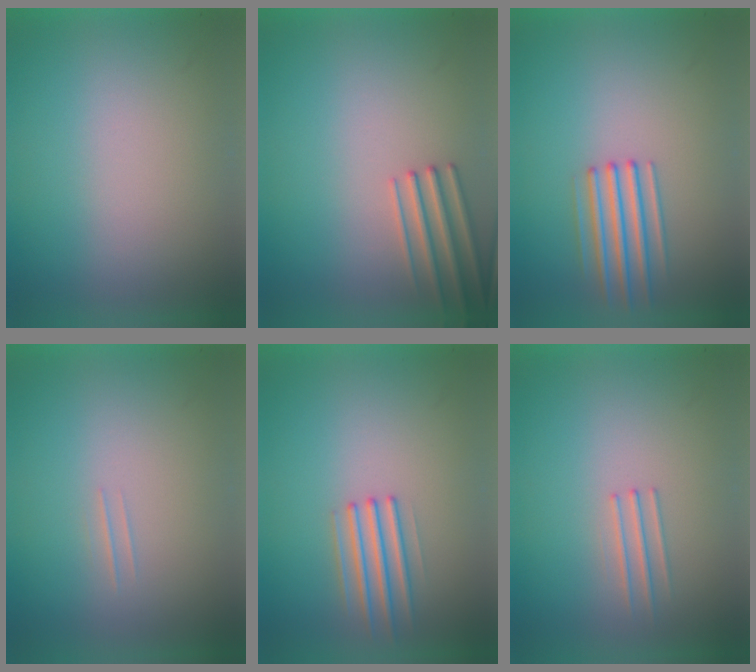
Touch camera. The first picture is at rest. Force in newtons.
{"total": 2.5}
{"total": 2.6}
{"total": 1.1}
{"total": 2.2}
{"total": 1.2}